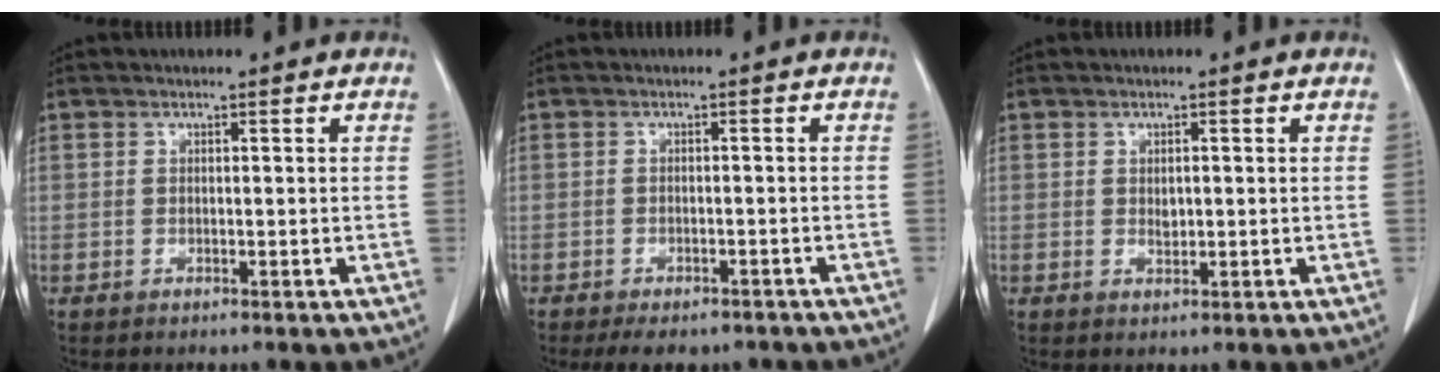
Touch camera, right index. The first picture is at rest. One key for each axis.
{"total": 6.6, "fx": -5.3, "fy": 3.1, "fz": 2.3, "tx": -0.018, "ty": 0.005, "tz": -0.066}
{"total": 1.6, "fx": 0.2, "fy": 0.9, "fz": 1.3, "tx": -0.022, "ty": -0.003, "tz": 0.005}